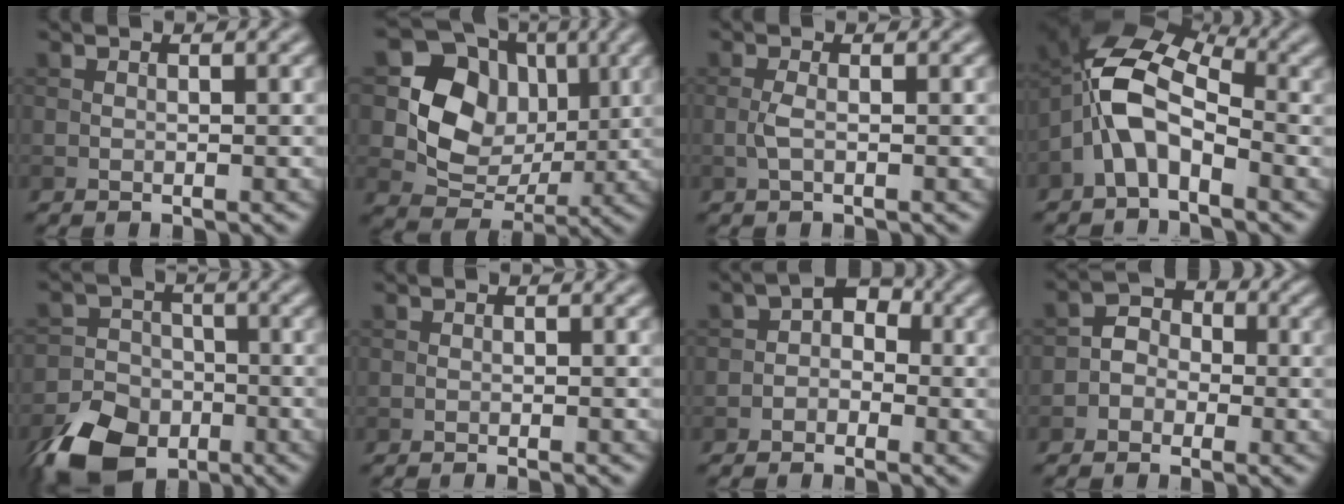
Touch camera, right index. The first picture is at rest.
{"total": 8.1, "force": [1.1, 6.9, 4.2], "torque": [-0.059, -0.008, 0.011]}
{"total": 1.3, "force": [-0.3, 0.3, 1.2], "torque": [-0.027, 0.000, -0.009]}
{"total": 6.7, "force": [-2.1, 3.6, 5.2], "torque": [-0.112, 0.018, -0.052]}
{"total": 9.3, "force": [-5.9, 5.8, 4.0], "torque": [-0.079, -0.022, -0.116]}
{"total": 0.9, "force": [-0.6, 0.2, 0.6], "torque": [-0.003, -0.001, -0.014]}
{"total": 2.5, "force": [-0.9, 1.9, 1.3], "torque": [-0.007, 0.009, -0.027]}
{"total": 2.5, "force": [-1.0, 2.1, 0.9], "torque": [-0.002, 0.010, -0.028]}